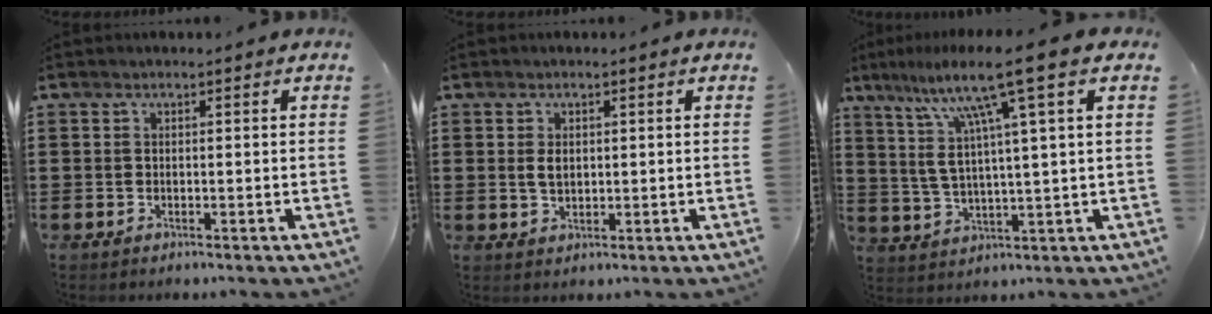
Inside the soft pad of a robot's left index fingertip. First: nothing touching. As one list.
[{"total": 2.2, "force": [0.4, 1.3, 1.7], "torque": [-0.045, 0.003, 0.005]}, {"total": 11.4, "force": [6.1, 0.1, 9.6], "torque": [-0.208, -0.015, 0.091]}]